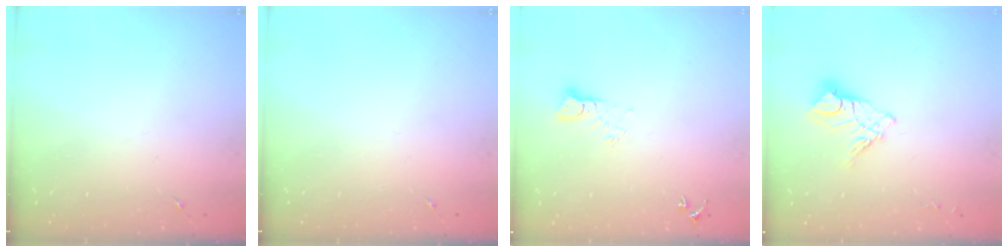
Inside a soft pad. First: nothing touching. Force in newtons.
{"total": 0.0}
{"total": 3.7, "press": 3.7, "slide": 0.4}
{"total": 11.3, "press": 11.3, "slide": 1.1}